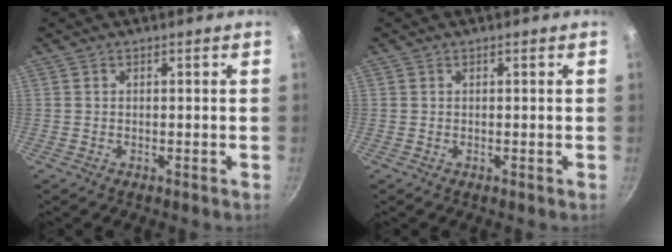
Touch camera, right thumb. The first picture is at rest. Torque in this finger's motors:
{"motor_torque": [0.24, -0.18, -0.17, -0.14, 0.09]}